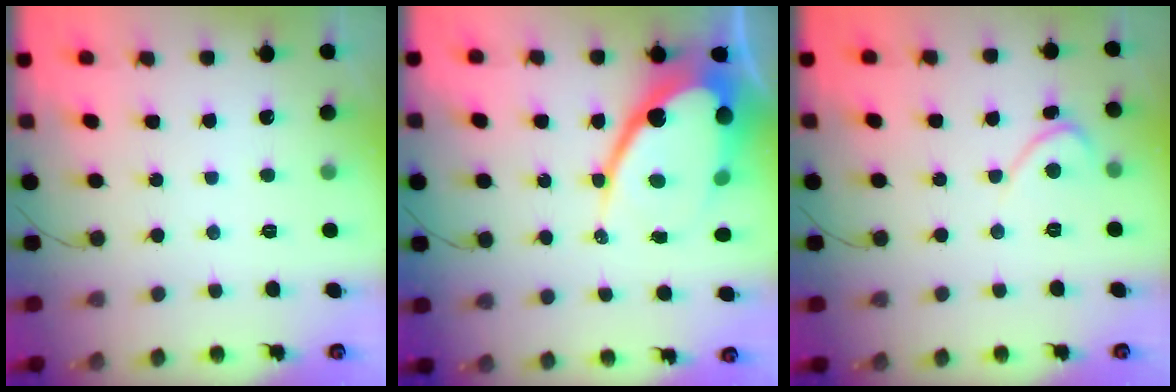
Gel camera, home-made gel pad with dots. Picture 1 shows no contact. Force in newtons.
{"total": 20.2, "press": 20.1, "slide": 1.4}
{"total": 2.3, "press": 2.3, "slide": 0.1}